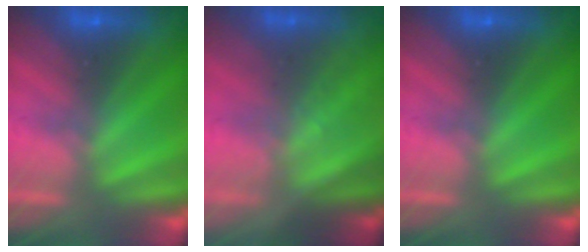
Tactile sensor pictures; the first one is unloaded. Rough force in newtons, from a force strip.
{"total": 1.2}
{"total": 0.0}